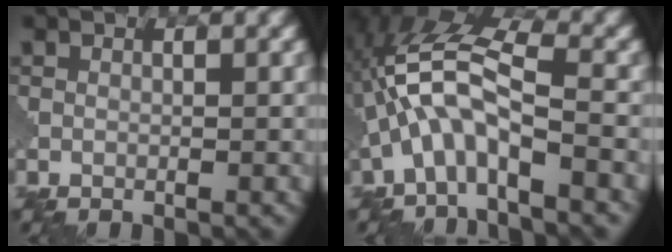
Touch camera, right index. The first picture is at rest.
{"total": 6.4, "force": [-1.9, 2.2, 5.8], "torque": [-0.124, 0.021, -0.045]}